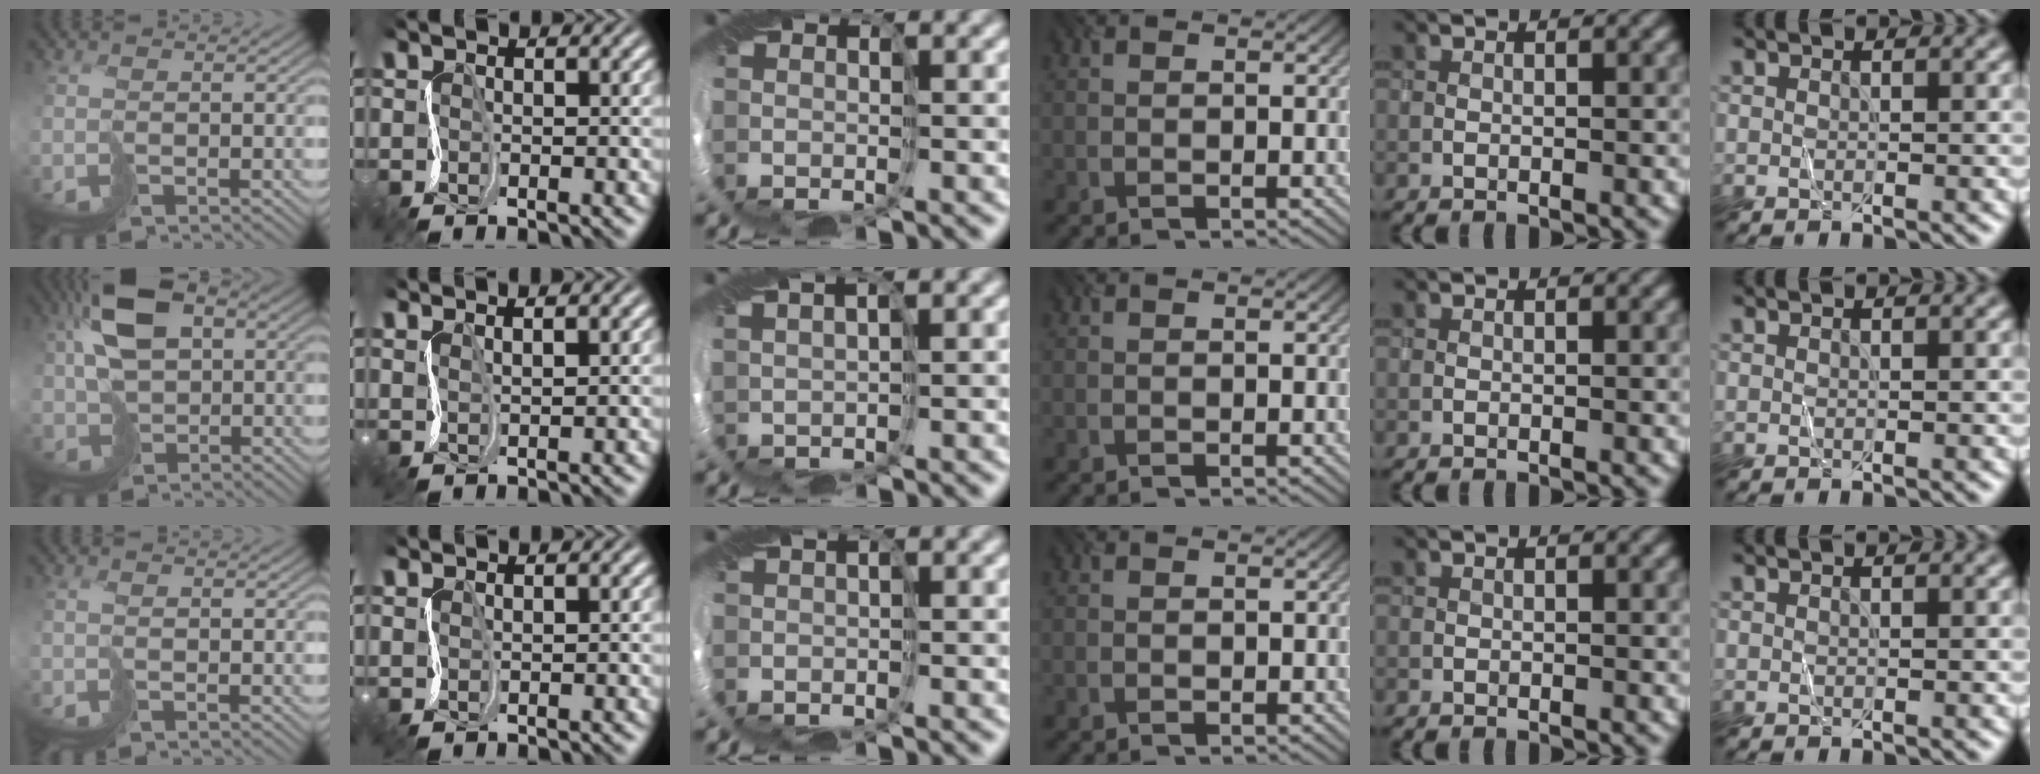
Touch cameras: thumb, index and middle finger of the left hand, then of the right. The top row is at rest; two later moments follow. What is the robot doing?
{"motion": "cut", "object": "receipt paper"}